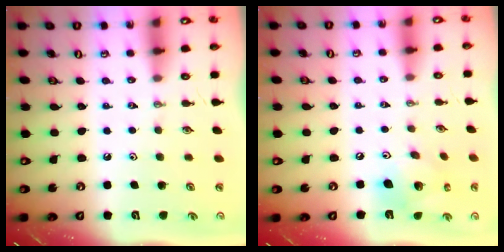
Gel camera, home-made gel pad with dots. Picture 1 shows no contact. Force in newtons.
{"total": 13.5, "press": 13.3, "slide": 2.4}